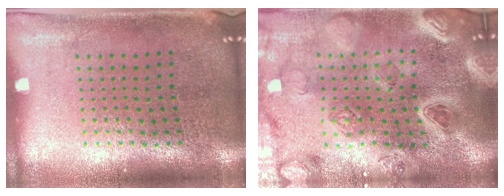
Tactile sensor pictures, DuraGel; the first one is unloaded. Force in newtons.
{"total": 5.0, "press": 4.2, "slide": 2.7}